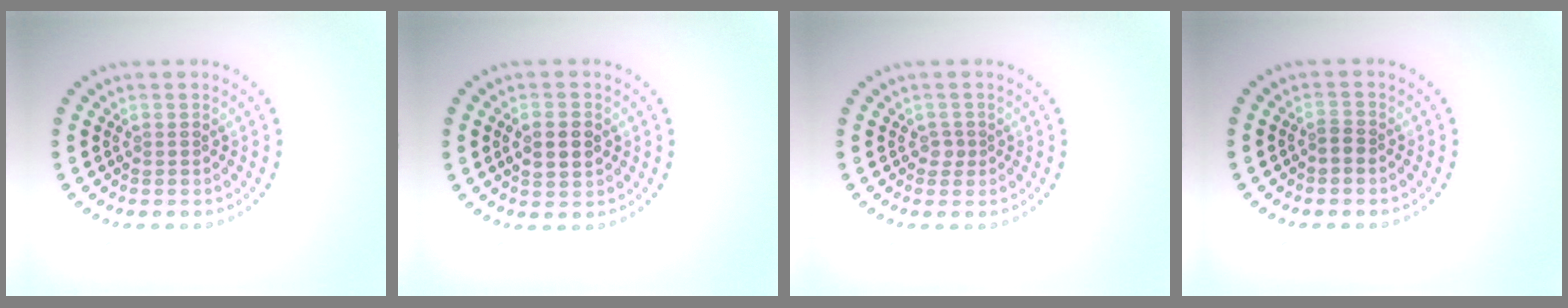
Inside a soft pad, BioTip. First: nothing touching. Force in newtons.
{"total": 3.1, "press": 3.1, "slide": 0.1}
{"total": 1.0, "press": 0.7, "slide": 0.6}
{"total": 1.1, "press": 0.9, "slide": 0.7}